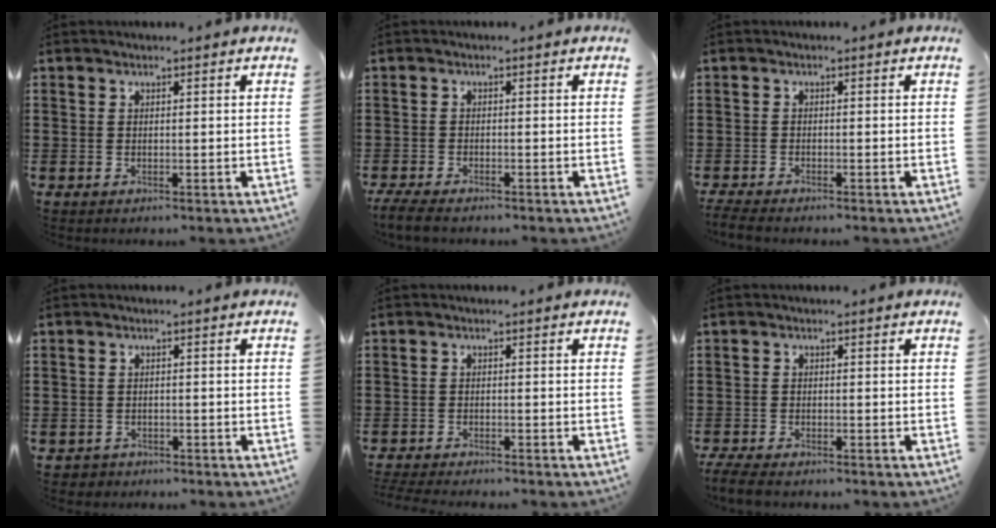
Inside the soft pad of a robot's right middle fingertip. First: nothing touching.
{"total": 2.3, "force": [-2.1, 0.2, 1.0], "torque": [-0.034, -0.006, -0.045]}
{"total": 1.4, "force": [-1.4, -0.1, 0.4], "torque": [-0.018, -0.006, -0.028]}
{"total": 1.0, "force": [-1.0, 0.4, 0.0], "torque": [-0.005, 0.000, -0.022]}
{"total": 2.1, "force": [-2.1, -0.1, 0.2], "torque": [-0.016, -0.006, -0.044]}
{"total": 2.5, "force": [-2.3, 0.2, 0.9], "torque": [-0.031, -0.005, -0.052]}